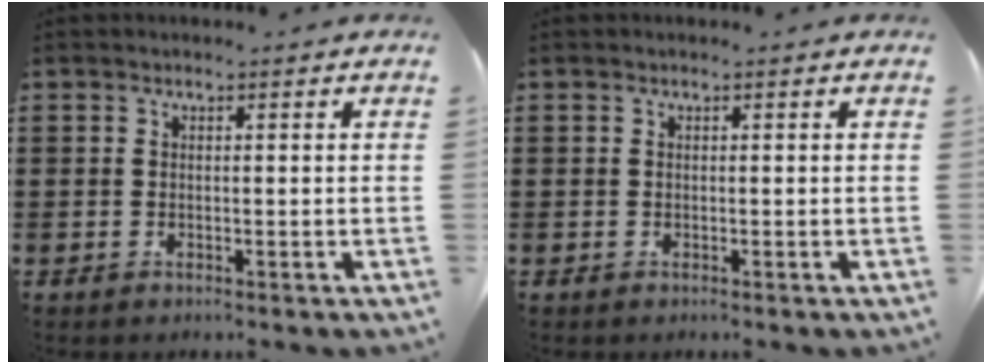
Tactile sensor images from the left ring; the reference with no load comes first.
{"total": 0.0}